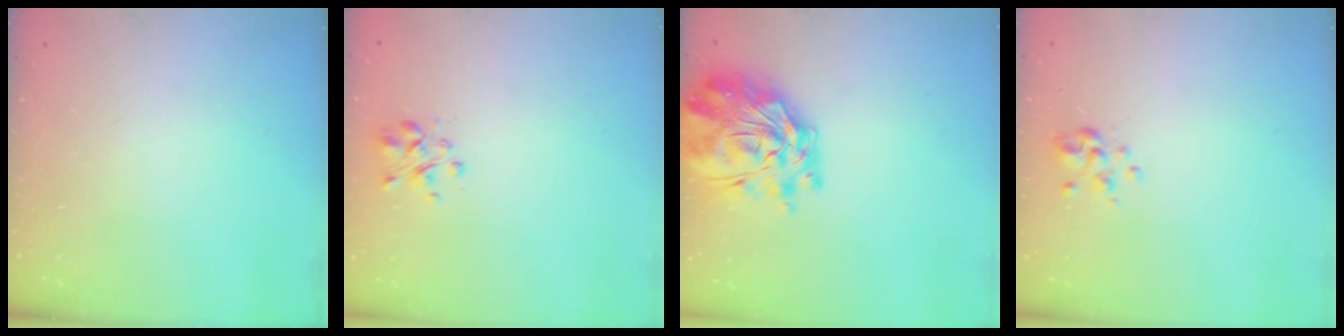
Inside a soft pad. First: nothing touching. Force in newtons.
{"total": 2.3, "press": 2.2, "slide": 0.4}
{"total": 7.7, "press": 7.0, "slide": 3.2}
{"total": 2.9, "press": 2.8, "slide": 0.9}